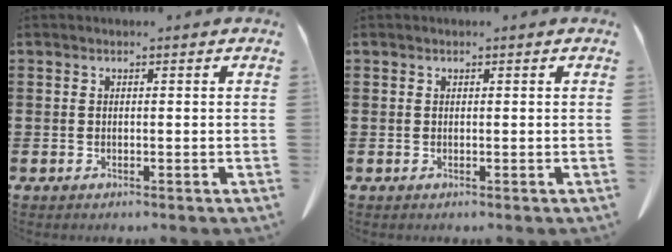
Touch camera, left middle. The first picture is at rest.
{"total": 0.0}